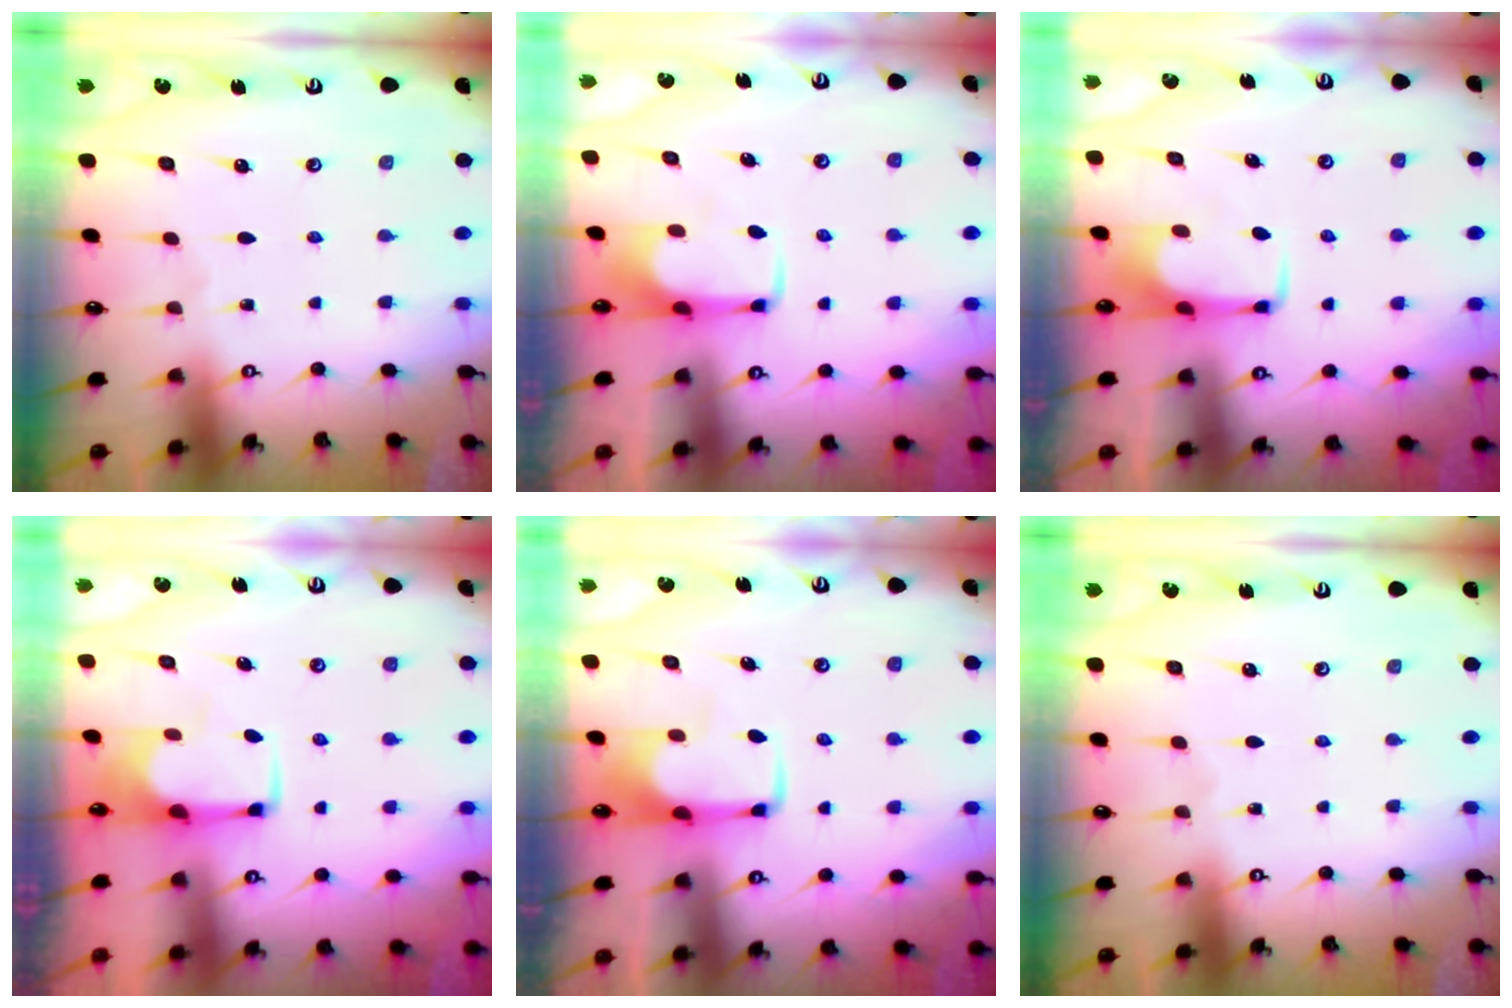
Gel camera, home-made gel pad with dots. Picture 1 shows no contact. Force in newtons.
{"total": 2.2, "press": 2.1, "slide": 0.4}
{"total": 1.7, "press": 1.6, "slide": 0.5}
{"total": 1.8, "press": 1.7, "slide": 0.7}
{"total": 2.0, "press": 2.0, "slide": 0.4}
{"total": 0.0}